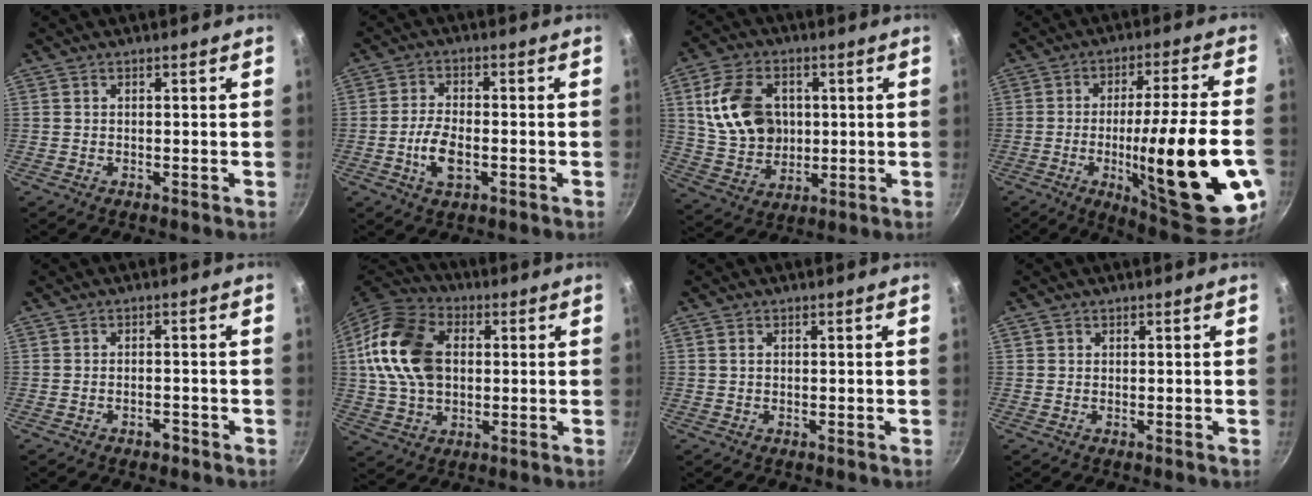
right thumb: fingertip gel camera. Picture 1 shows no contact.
{"total": 6.7, "force": [-1.9, 3.4, 5.4], "torque": [-0.103, 0.014, -0.039]}
{"total": 15.1, "force": [2.8, 11.3, 9.6], "torque": [-0.156, -0.006, 0.061]}
{"total": 26.5, "force": [-6.8, 5.2, 25.1], "torque": [-0.345, 0.010, -0.087]}
{"total": 1.8, "force": [-1.2, 0.9, 0.9], "torque": [-0.009, 0.014, -0.014]}
{"total": 17.9, "force": [2.6, 12.7, 12.4], "torque": [-0.219, 0.019, 0.039]}
{"total": 1.0, "force": [0.2, 0.7, 0.6], "torque": [-0.010, 0.003, 0.004]}
{"total": 0.7, "force": [0.3, 0.6, 0.1], "torque": [0.001, 0.002, 0.002]}